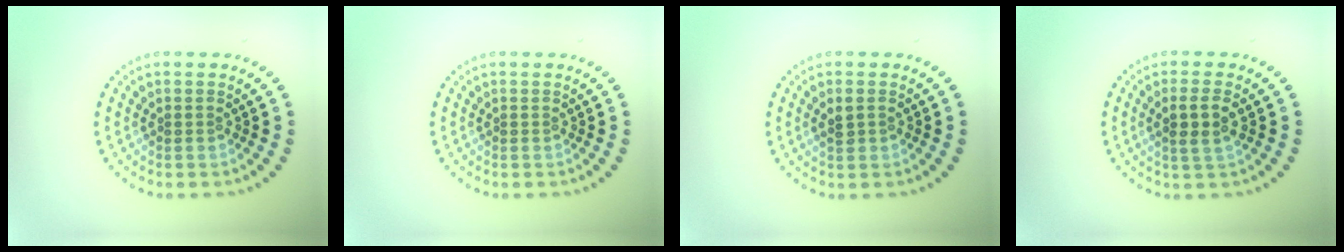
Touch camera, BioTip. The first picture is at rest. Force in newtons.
{"total": 0.0}
{"total": 1.3, "press": 1.3, "slide": 0.1}
{"total": 2.4, "press": 2.2, "slide": 0.9}